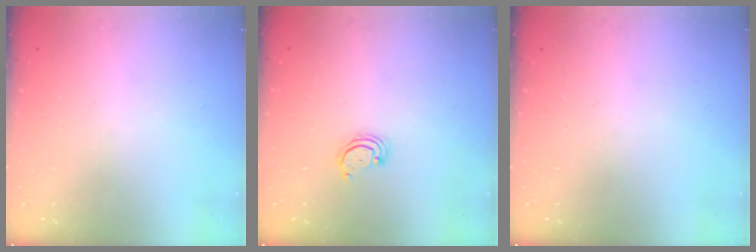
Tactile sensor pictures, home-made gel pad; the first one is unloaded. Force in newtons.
{"total": 2.3, "press": 2.2, "slide": 0.2}
{"total": 0.0}